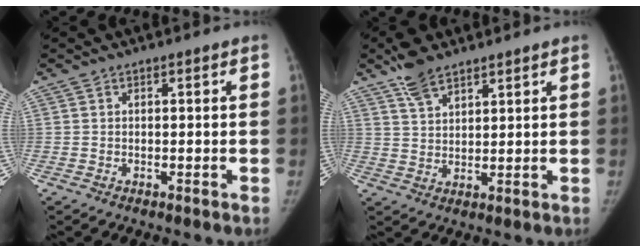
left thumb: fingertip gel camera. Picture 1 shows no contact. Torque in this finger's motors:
{"motor_torque": [0.49, -0.34, 0.66, -0.56, 0.24]}